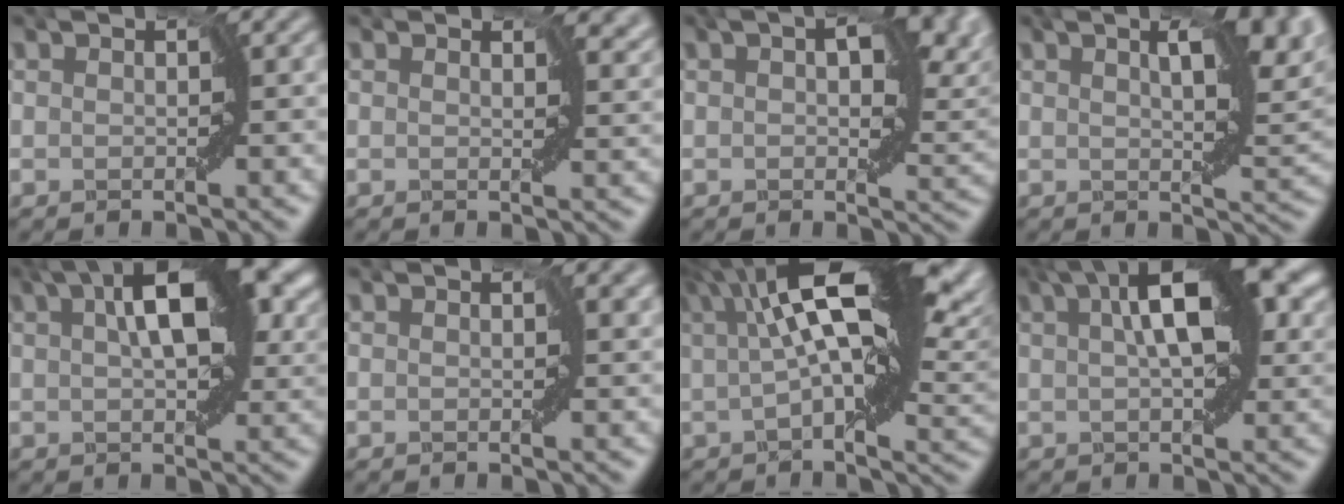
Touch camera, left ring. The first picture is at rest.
{"total": 2.9, "force": [1.3, 1.8, 1.9], "torque": [-0.022, -0.006, 0.019]}
{"total": 11.7, "force": [2.9, 6.0, 9.7], "torque": [-0.135, 0.003, 0.047]}
{"total": 9.8, "force": [2.8, 4.0, 8.6], "torque": [-0.128, 0.009, 0.038]}
{"total": 11.3, "force": [4.0, 5.0, 9.3], "torque": [-0.140, 0.010, 0.057]}
{"total": 1.4, "force": [0.6, 0.7, 1.1], "torque": [-0.018, -0.001, 0.007]}
{"total": 13.7, "force": [5.5, 3.6, 12.1], "torque": [-0.196, 0.019, 0.085]}
{"total": 10.1, "force": [3.5, 3.8, 8.7], "torque": [-0.130, 0.013, 0.047]}